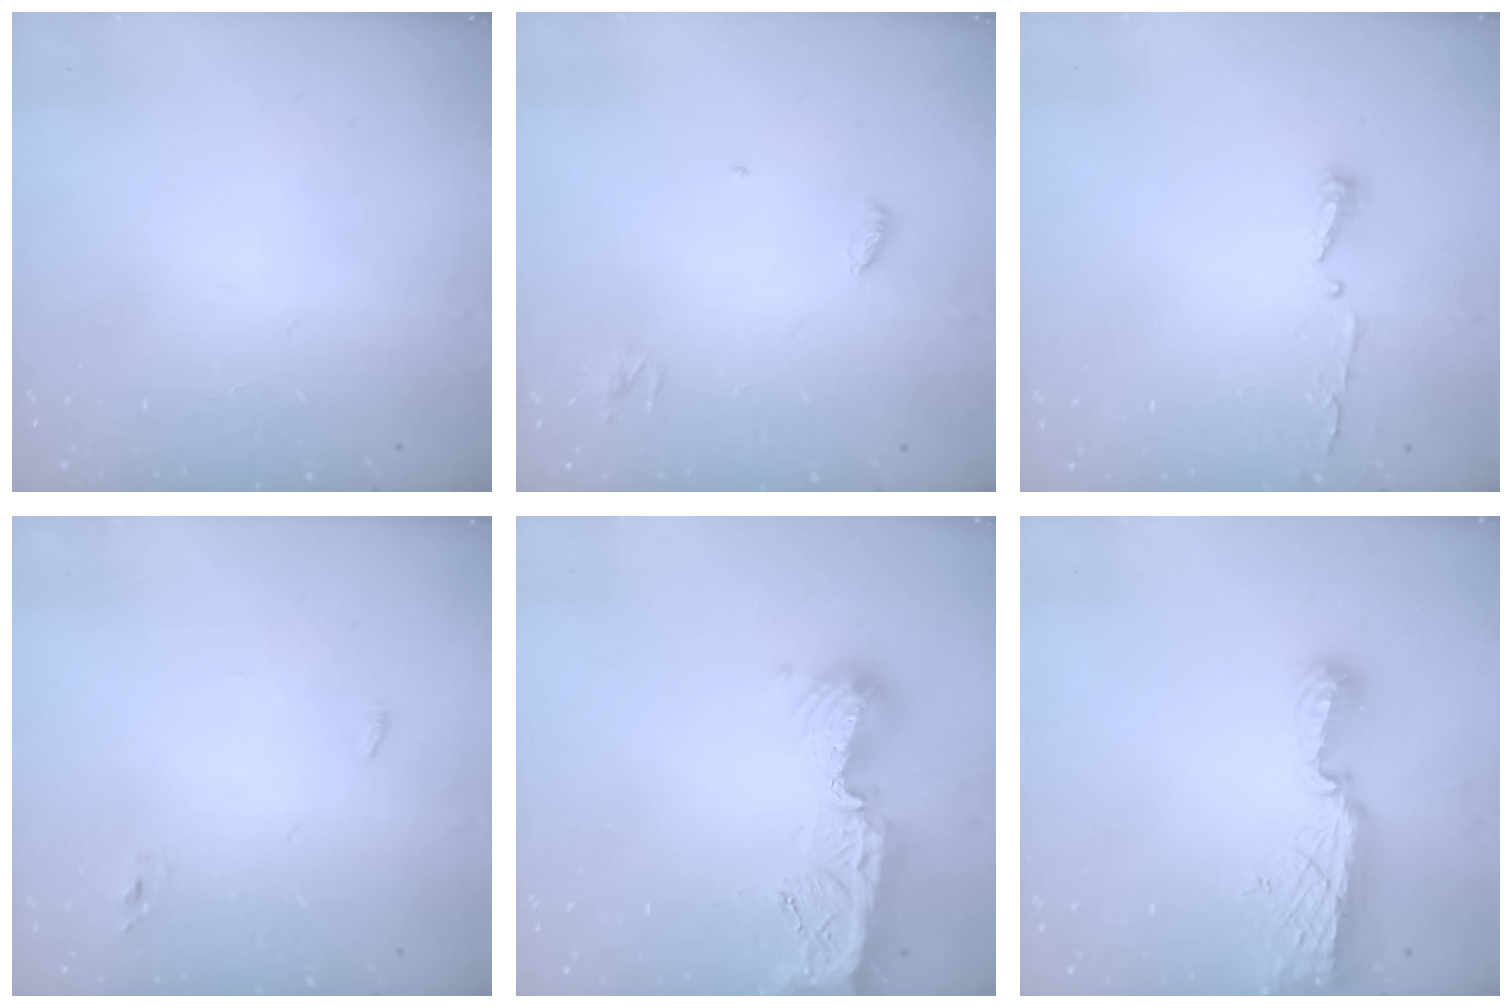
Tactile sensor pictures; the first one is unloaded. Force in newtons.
{"total": 3.8, "press": 3.7, "slide": 0.4}
{"total": 3.7, "press": 3.7, "slide": 0.5}
{"total": 2.7, "press": 2.6, "slide": 0.8}
{"total": 14.6, "press": 14.5, "slide": 1.4}
{"total": 11.5, "press": 10.3, "slide": 5.0}